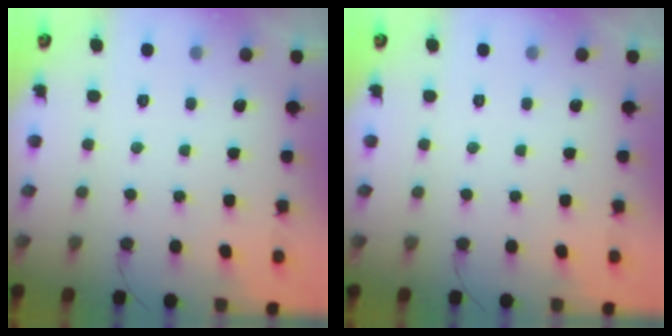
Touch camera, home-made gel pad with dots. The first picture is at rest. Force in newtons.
{"total": 0.0}